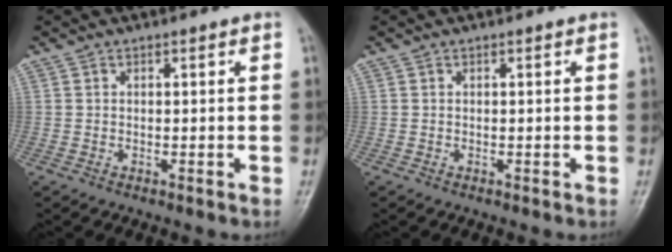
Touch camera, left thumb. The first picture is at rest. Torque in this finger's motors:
{"motor_torque": [0.00, 0.00, 0.00, 0.00, 0.00]}